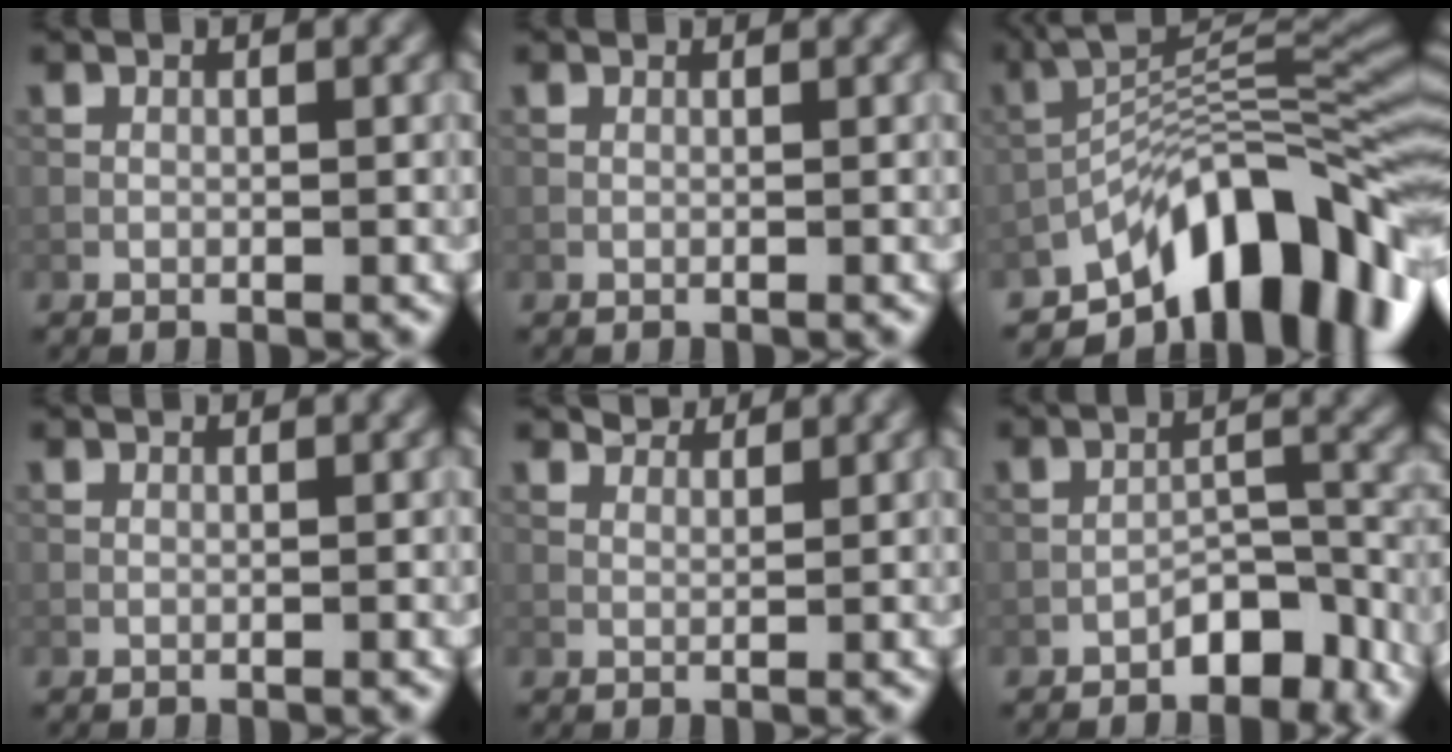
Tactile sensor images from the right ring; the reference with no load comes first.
{"total": 0.7, "force": [0.6, 0.2, 0.2], "torque": [-0.008, -0.004, 0.001]}
{"total": 12.8, "force": [-7.5, 5.1, 9.0], "torque": [-0.123, 0.015, -0.134]}
{"total": 1.0, "force": [0.9, 0.2, 0.4], "torque": [-0.013, -0.001, 0.004]}
{"total": 2.2, "force": [2.0, 0.6, 0.6], "torque": [-0.017, -0.006, 0.037]}
{"total": 4.1, "force": [-3.0, 1.8, 2.2], "torque": [-0.025, 0.015, -0.049]}